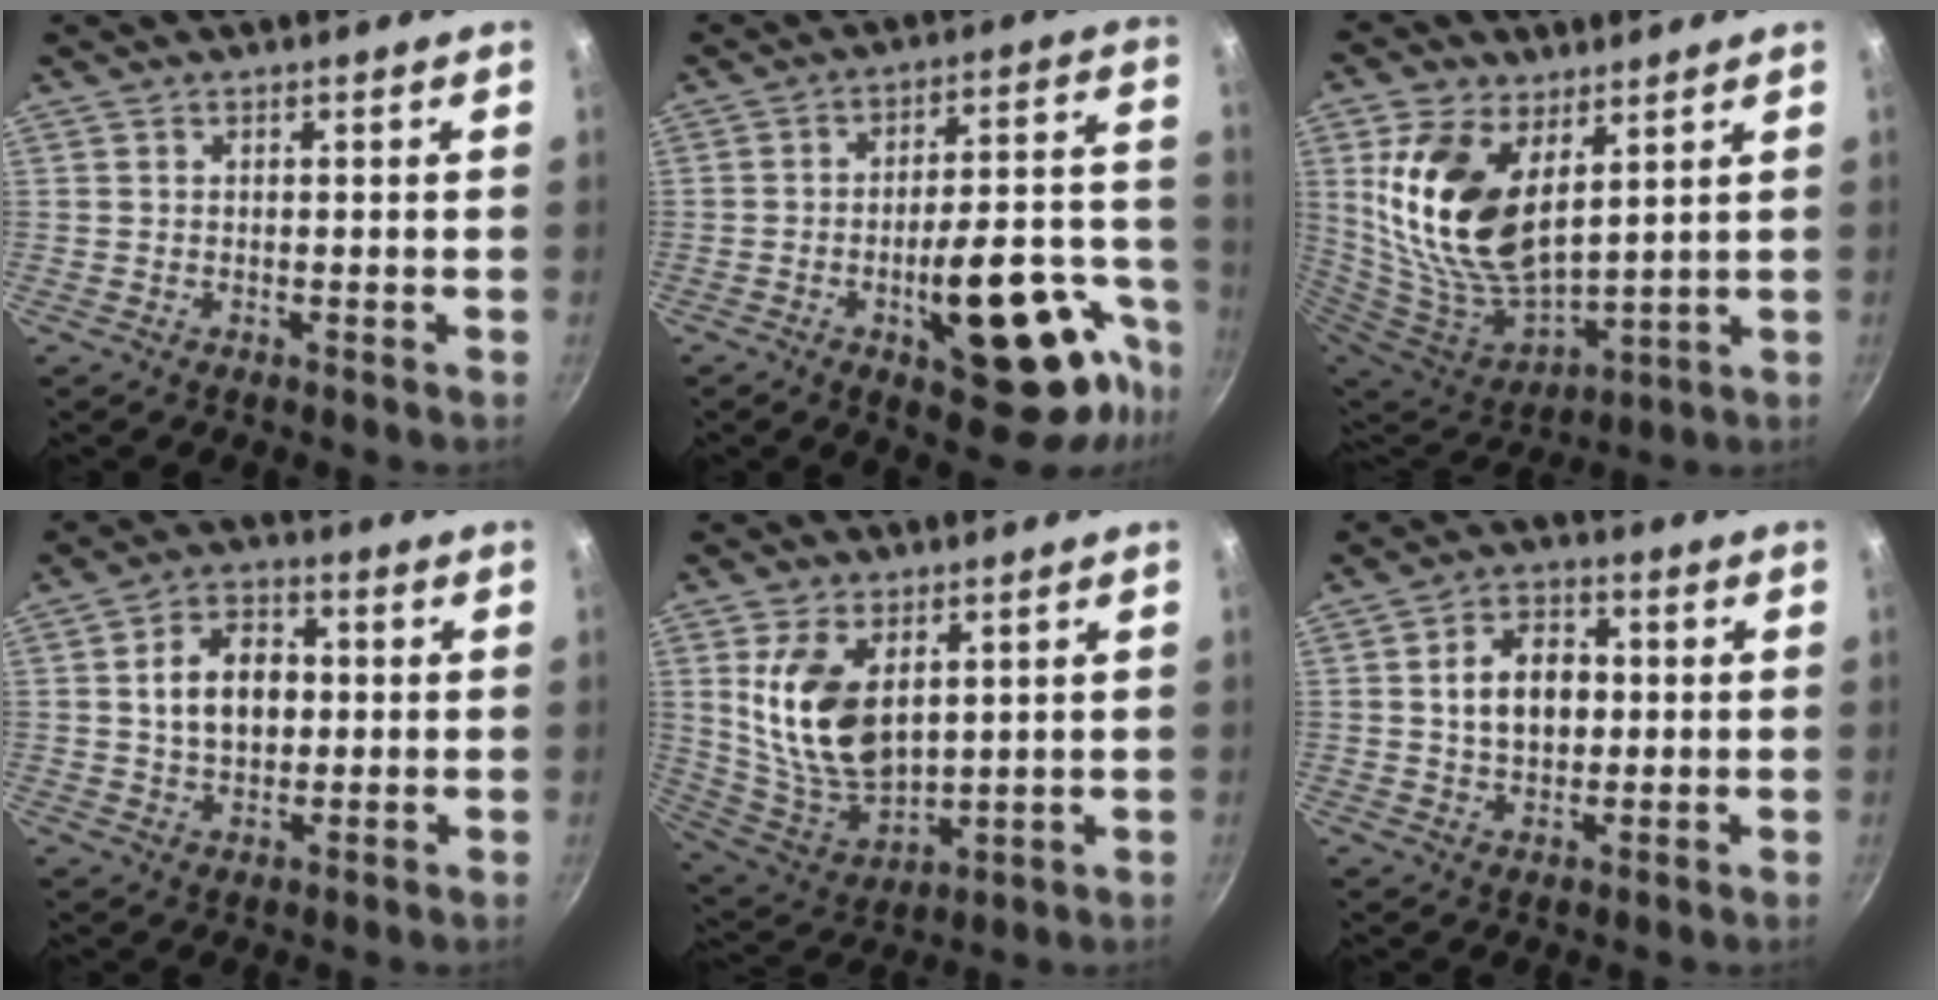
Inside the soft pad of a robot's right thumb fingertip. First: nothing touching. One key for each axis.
{"total": 22.3, "fx": -9.6, "fy": 8.7, "fz": 18.1, "tx": -0.181, "ty": 0.053, "tz": -0.132}
{"total": 19.7, "fx": 6.8, "fy": 11.0, "fz": 14.9, "tx": -0.288, "ty": -0.052, "tz": 0.145}
{"total": 10.2, "fx": 0.9, "fy": 7.2, "fz": 7.2, "tx": -0.097, "ty": 0.013, "tz": 0.011}
{"total": 15.4, "fx": 4.2, "fy": 9.3, "fz": 11.5, "tx": -0.197, "ty": -0.041, "tz": 0.096}
{"total": 9.6, "fx": 0.9, "fy": 6.8, "fz": 6.8, "tx": -0.088, "ty": 0.012, "tz": 0.011}